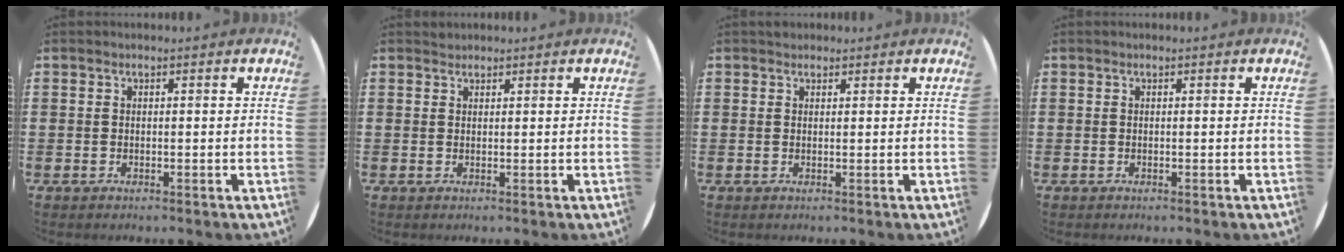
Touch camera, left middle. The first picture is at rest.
{"total": 0.7, "force": [0.7, 0.2, -0.1], "torque": [0.003, 0.003, 0.013]}
{"total": 0.8, "force": [0.7, 0.4, -0.1], "torque": [0.003, 0.004, 0.013]}
{"total": 0.0}